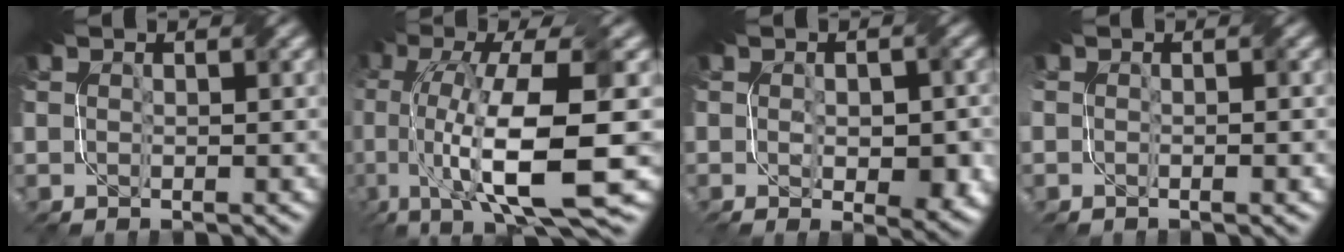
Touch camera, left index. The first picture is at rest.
{"total": 13.5, "force": [-2.7, 4.0, 12.6], "torque": [-0.234, 0.001, -0.035]}
{"total": 5.8, "force": [-1.4, 2.6, 5.0], "torque": [-0.074, -0.008, -0.012]}
{"total": 1.4, "force": [-0.7, 0.6, 1.1], "torque": [-0.001, 0.002, -0.006]}